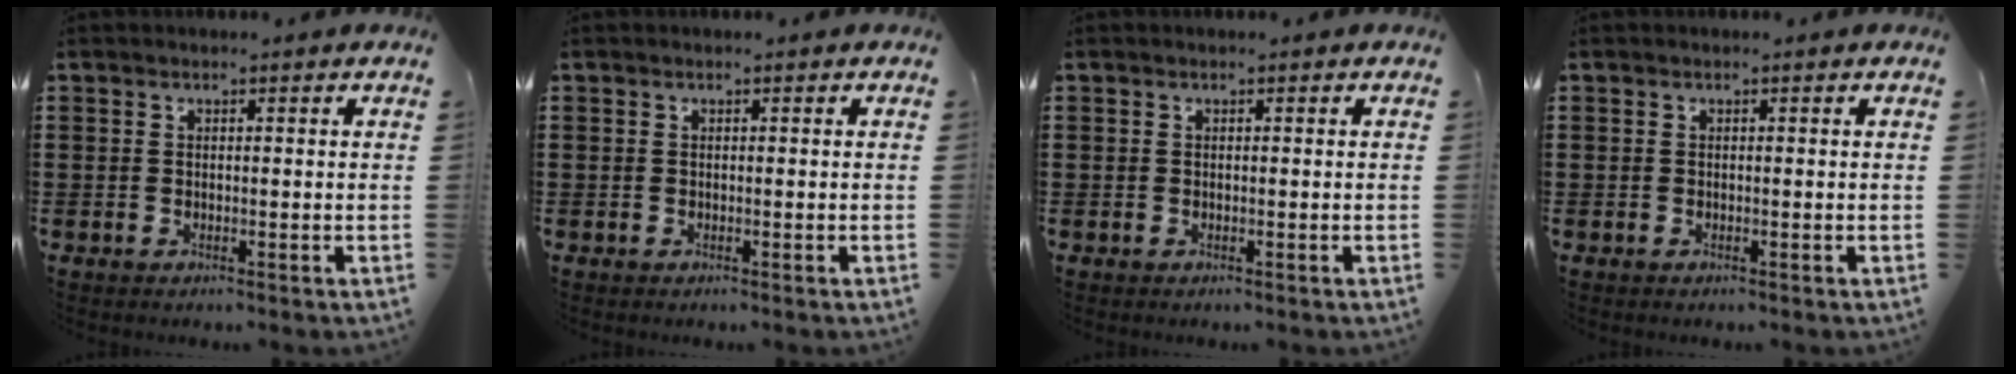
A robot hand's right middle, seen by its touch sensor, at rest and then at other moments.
{"total": 0.0}
{"total": 0.0}
{"total": 0.0}